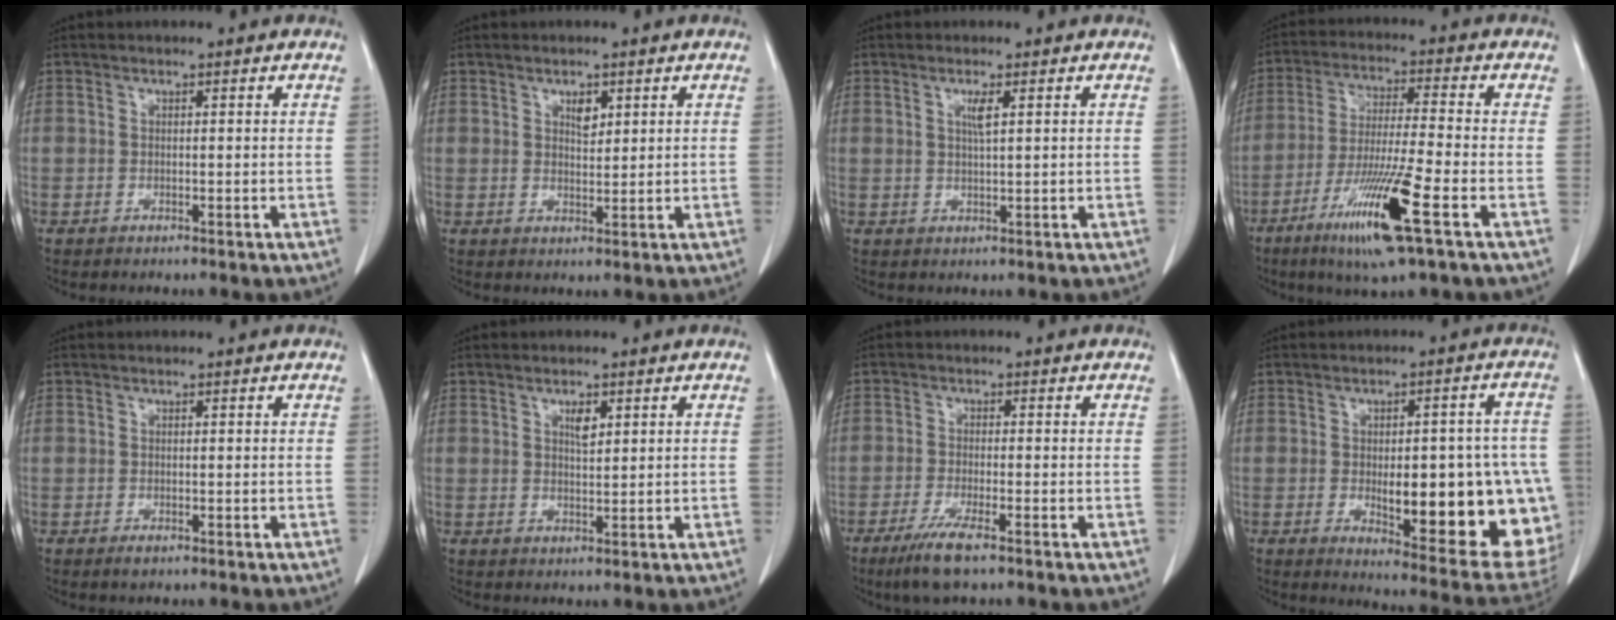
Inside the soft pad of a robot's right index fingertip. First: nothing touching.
{"total": 2.3, "force": [1.2, 1.1, 1.6], "torque": [-0.026, -0.004, 0.022]}
{"total": 2.0, "force": [0.8, 0.0, 1.9], "torque": [-0.040, -0.002, 0.015]}
{"total": 13.1, "force": [-6.2, -0.3, 11.6], "torque": [-0.227, -0.031, -0.115]}
{"total": 0.8, "force": [-0.5, 0.4, 0.5], "torque": [-0.006, 0.000, -0.005]}
{"total": 2.2, "force": [1.1, 0.8, 1.7], "torque": [-0.031, -0.003, 0.020]}
{"total": 5.5, "force": [-3.6, 0.4, 4.2], "torque": [-0.084, -0.014, -0.063]}
{"total": 21.2, "force": [-3.8, 6.2, 19.9], "torque": [-0.176, 0.011, -0.020]}